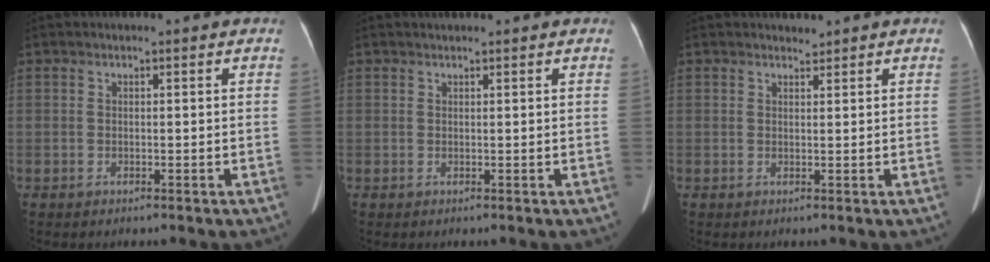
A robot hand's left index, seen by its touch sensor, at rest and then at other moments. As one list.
[{"total": 1.4, "force": [1.2, 0.3, 0.6], "torque": [-0.010, 0.020, 0.020]}, {"total": 0.7, "force": [0.7, 0.1, -0.1], "torque": [-0.008, -0.001, 0.012]}]